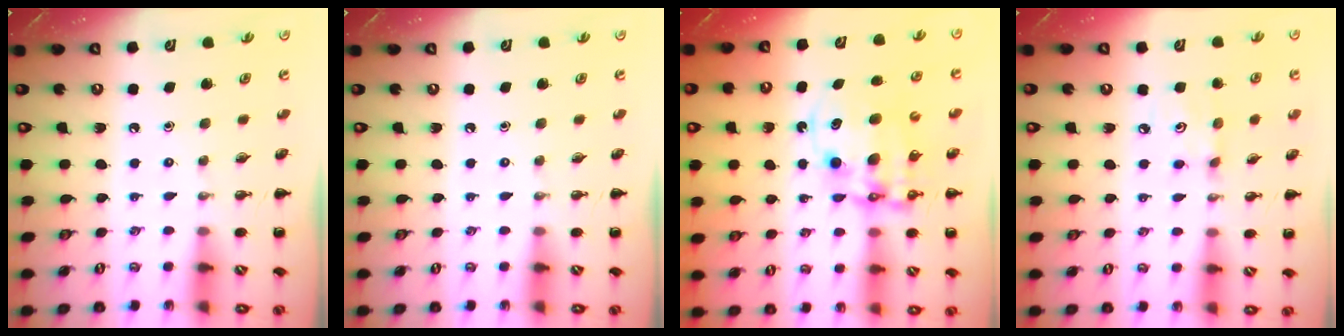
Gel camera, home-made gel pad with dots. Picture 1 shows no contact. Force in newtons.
{"total": 0.0}
{"total": 11.4, "press": 11.1, "slide": 2.8}
{"total": 3.9, "press": 3.7, "slide": 1.0}